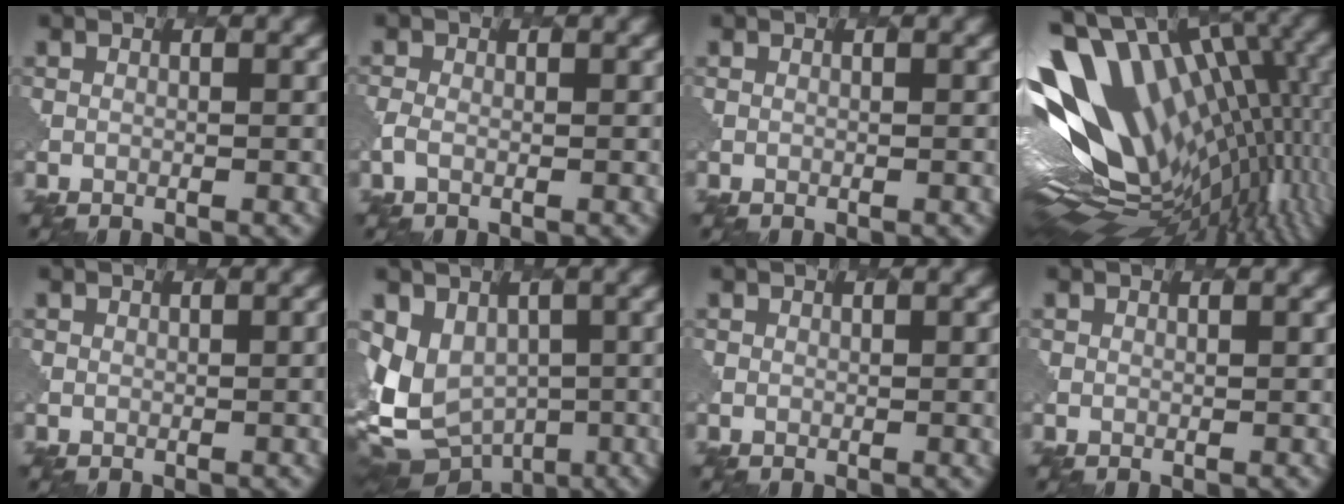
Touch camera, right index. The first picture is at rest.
{"total": 1.0, "force": [-0.8, 0.2, 0.5], "torque": [-0.027, 0.000, -0.018]}
{"total": 0.0}
{"total": 18.0, "force": [3.1, 9.6, 14.8], "torque": [-0.256, -0.008, 0.087]}
{"total": 1.2, "force": [0.2, 0.5, 1.1], "torque": [-0.002, 0.004, 0.008]}
{"total": 8.0, "force": [-2.6, 6.5, 3.9], "torque": [-0.084, -0.018, -0.029]}
{"total": 1.1, "force": [0.2, 0.3, 1.0], "torque": [-0.007, 0.004, 0.011]}
{"total": 0.0}